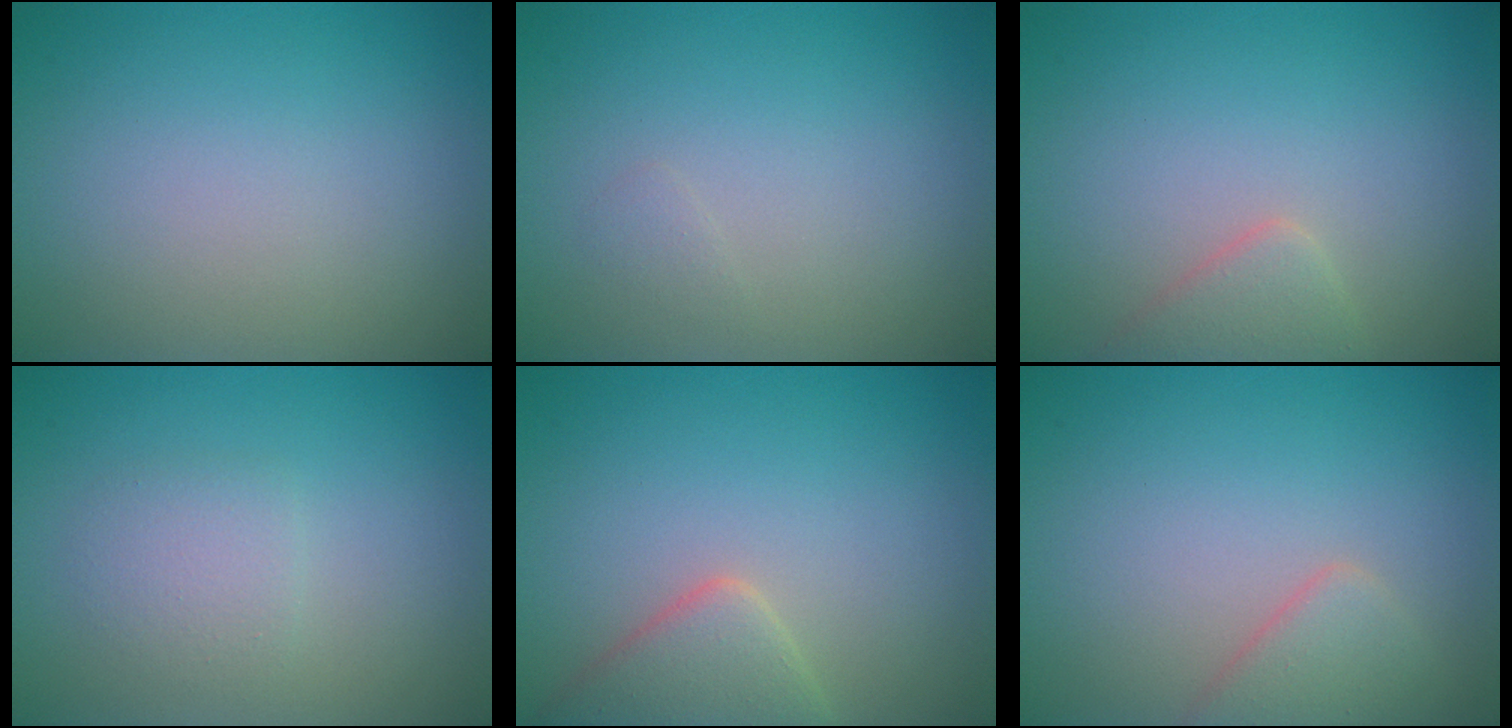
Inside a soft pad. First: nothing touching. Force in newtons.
{"total": 0.5, "press": 0.5, "slide": 0.0}
{"total": 2.1, "press": 2.1, "slide": 0.2}
{"total": 1.9, "press": 1.9, "slide": 0.0}
{"total": 3.7, "press": 3.7, "slide": 0.2}
{"total": 2.3, "press": 2.3, "slide": 0.1}